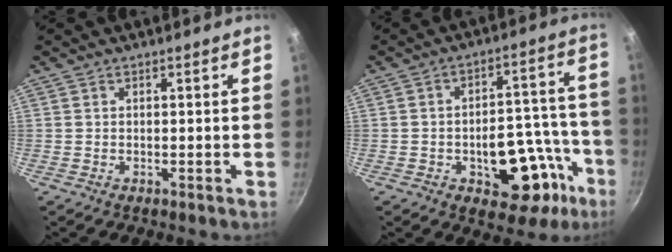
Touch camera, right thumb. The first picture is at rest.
{"total": 15.2, "force": [-6.2, 8.2, 11.2], "torque": [-0.116, 0.063, -0.076]}